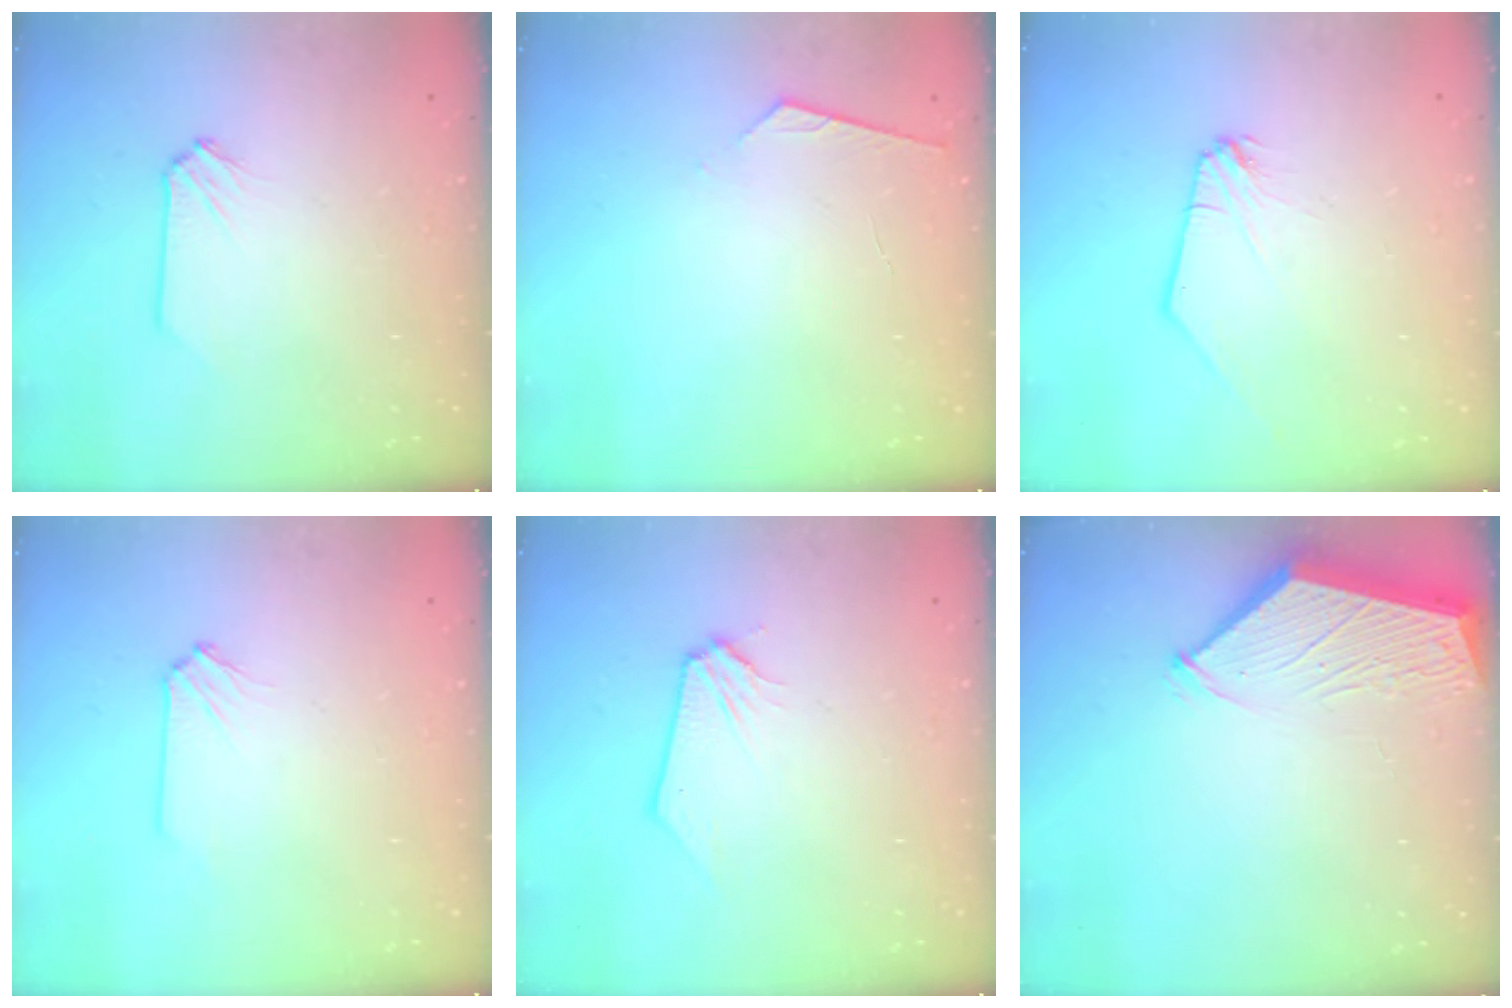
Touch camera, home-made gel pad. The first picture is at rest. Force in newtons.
{"total": 5.7, "press": 5.6, "slide": 0.6}
{"total": 0.0}
{"total": 0.0}
{"total": 0.0}
{"total": 3.0, "press": 3.0, "slide": 0.3}